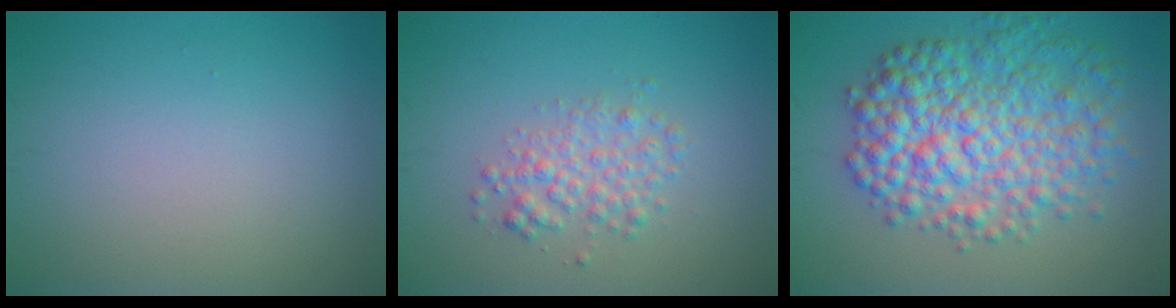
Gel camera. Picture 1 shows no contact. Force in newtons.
{"total": 2.6, "press": 2.6, "slide": 0.0}
{"total": 8.5, "press": 8.5, "slide": 0.1}